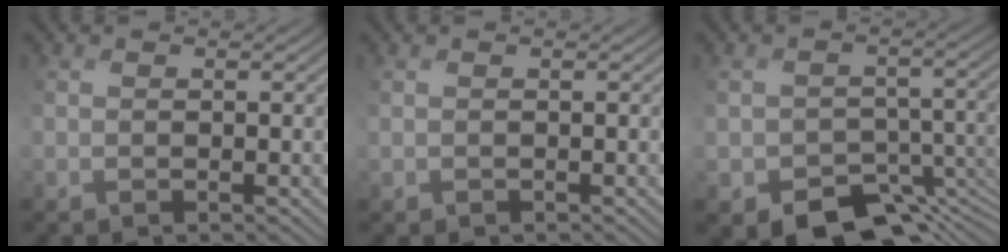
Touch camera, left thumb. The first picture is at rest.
{"total": 0.0}
{"total": 9.0, "force": [-5.9, 5.3, 4.3], "torque": [-0.062, -0.032, -0.092]}